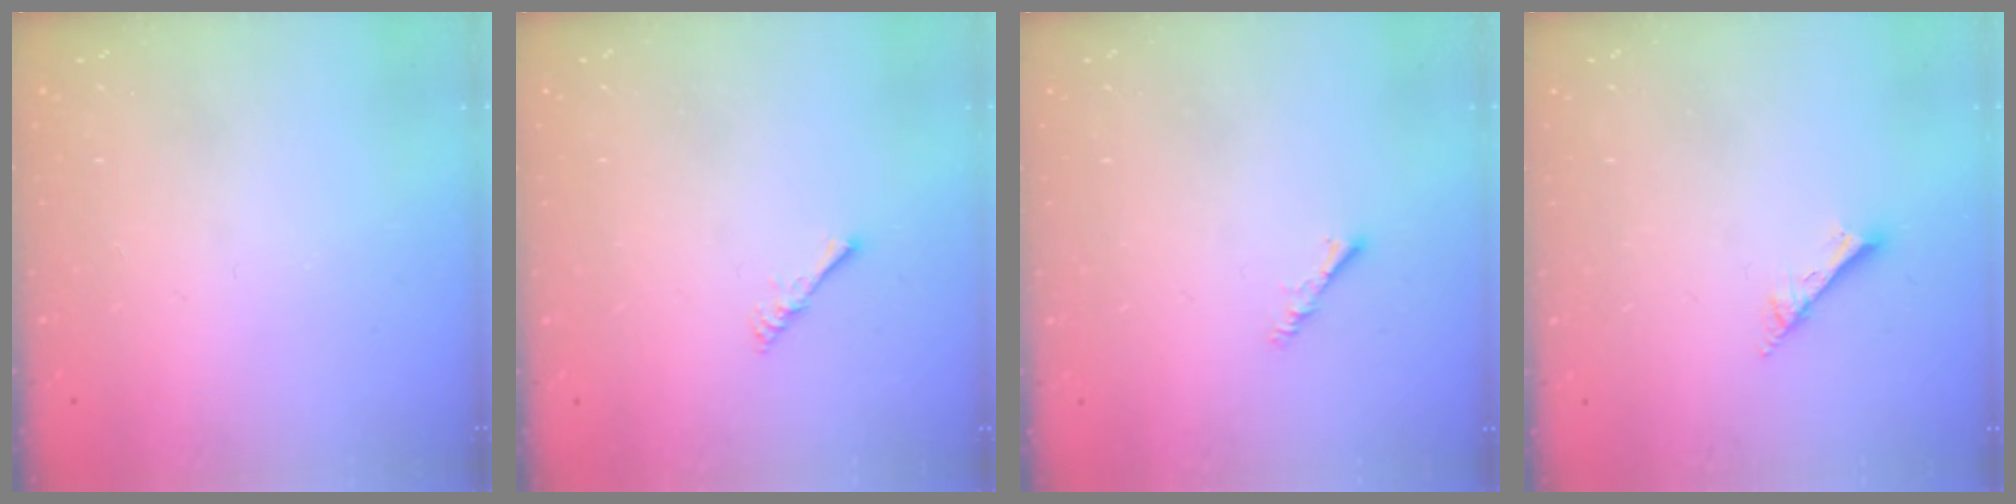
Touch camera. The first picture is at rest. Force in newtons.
{"total": 1.7, "press": 1.6, "slide": 0.4}
{"total": 1.9, "press": 1.9, "slide": 0.4}
{"total": 2.0, "press": 2.0, "slide": 0.1}